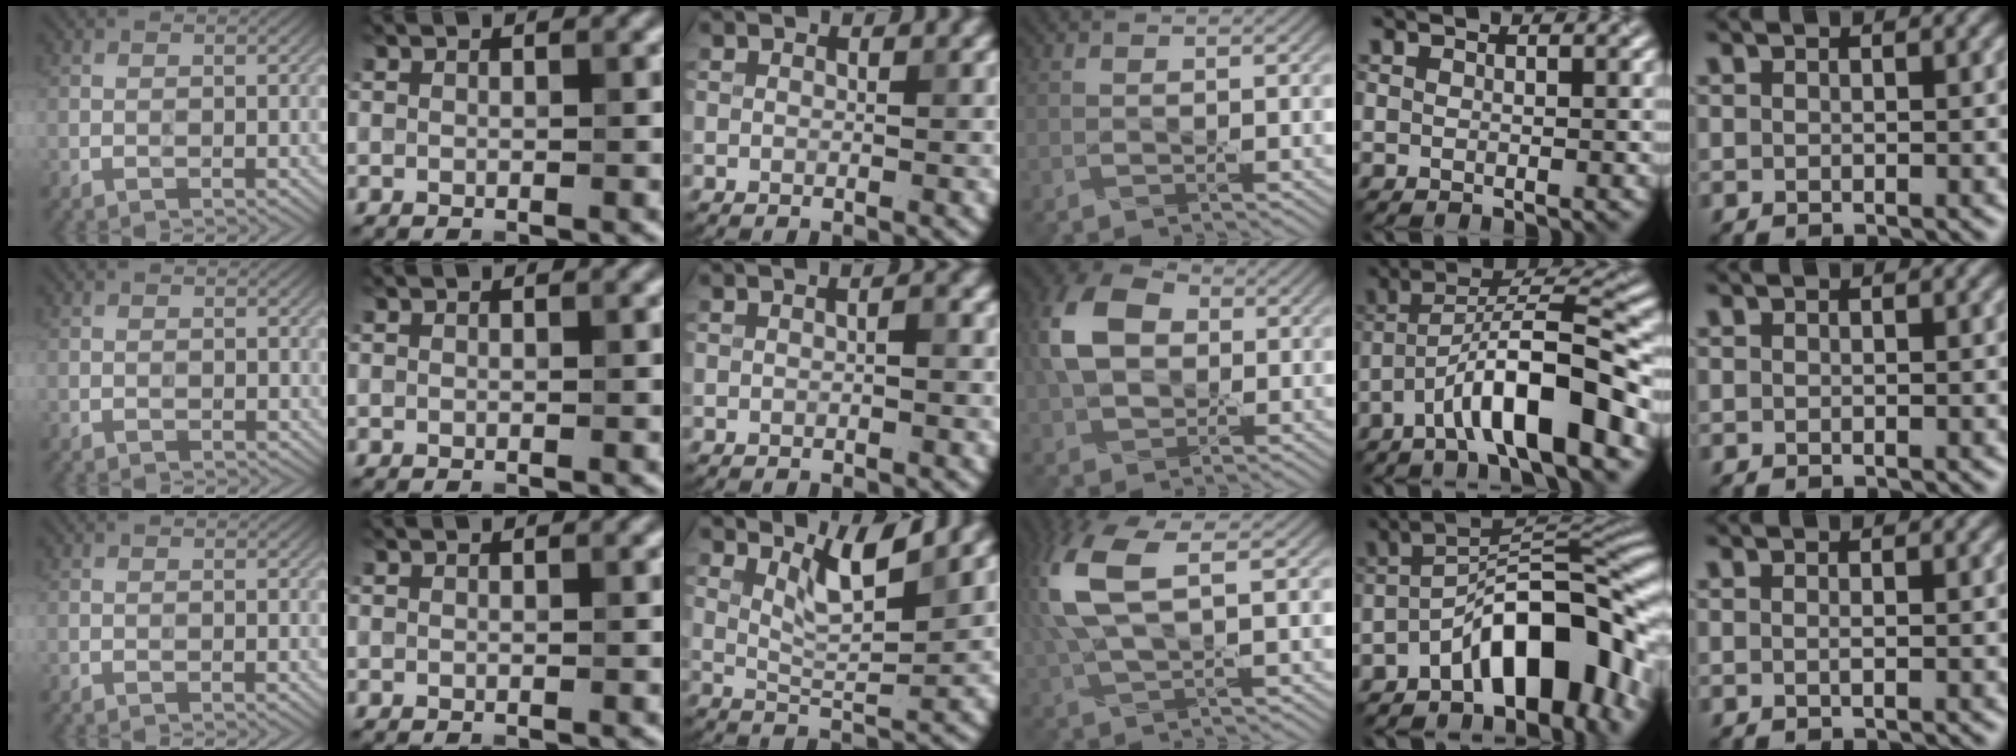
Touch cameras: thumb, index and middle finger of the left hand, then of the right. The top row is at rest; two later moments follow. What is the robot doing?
{"motion": "cut", "object": "origami paper"}